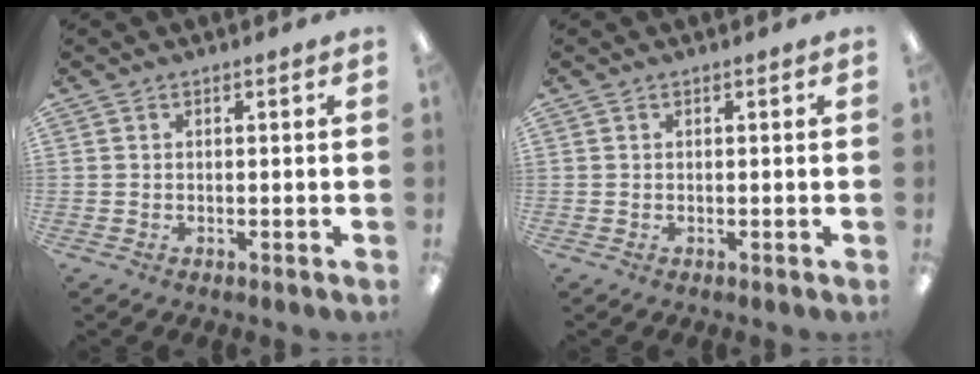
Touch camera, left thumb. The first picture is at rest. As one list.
[{"total": 0.0}]